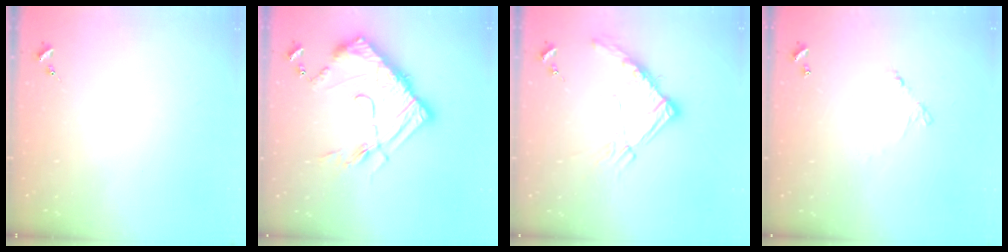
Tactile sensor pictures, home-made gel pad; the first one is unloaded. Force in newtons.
{"total": 21.5, "press": 21.4, "slide": 1.6}
{"total": 14.3, "press": 14.2, "slide": 1.4}
{"total": 4.9, "press": 4.8, "slide": 0.3}